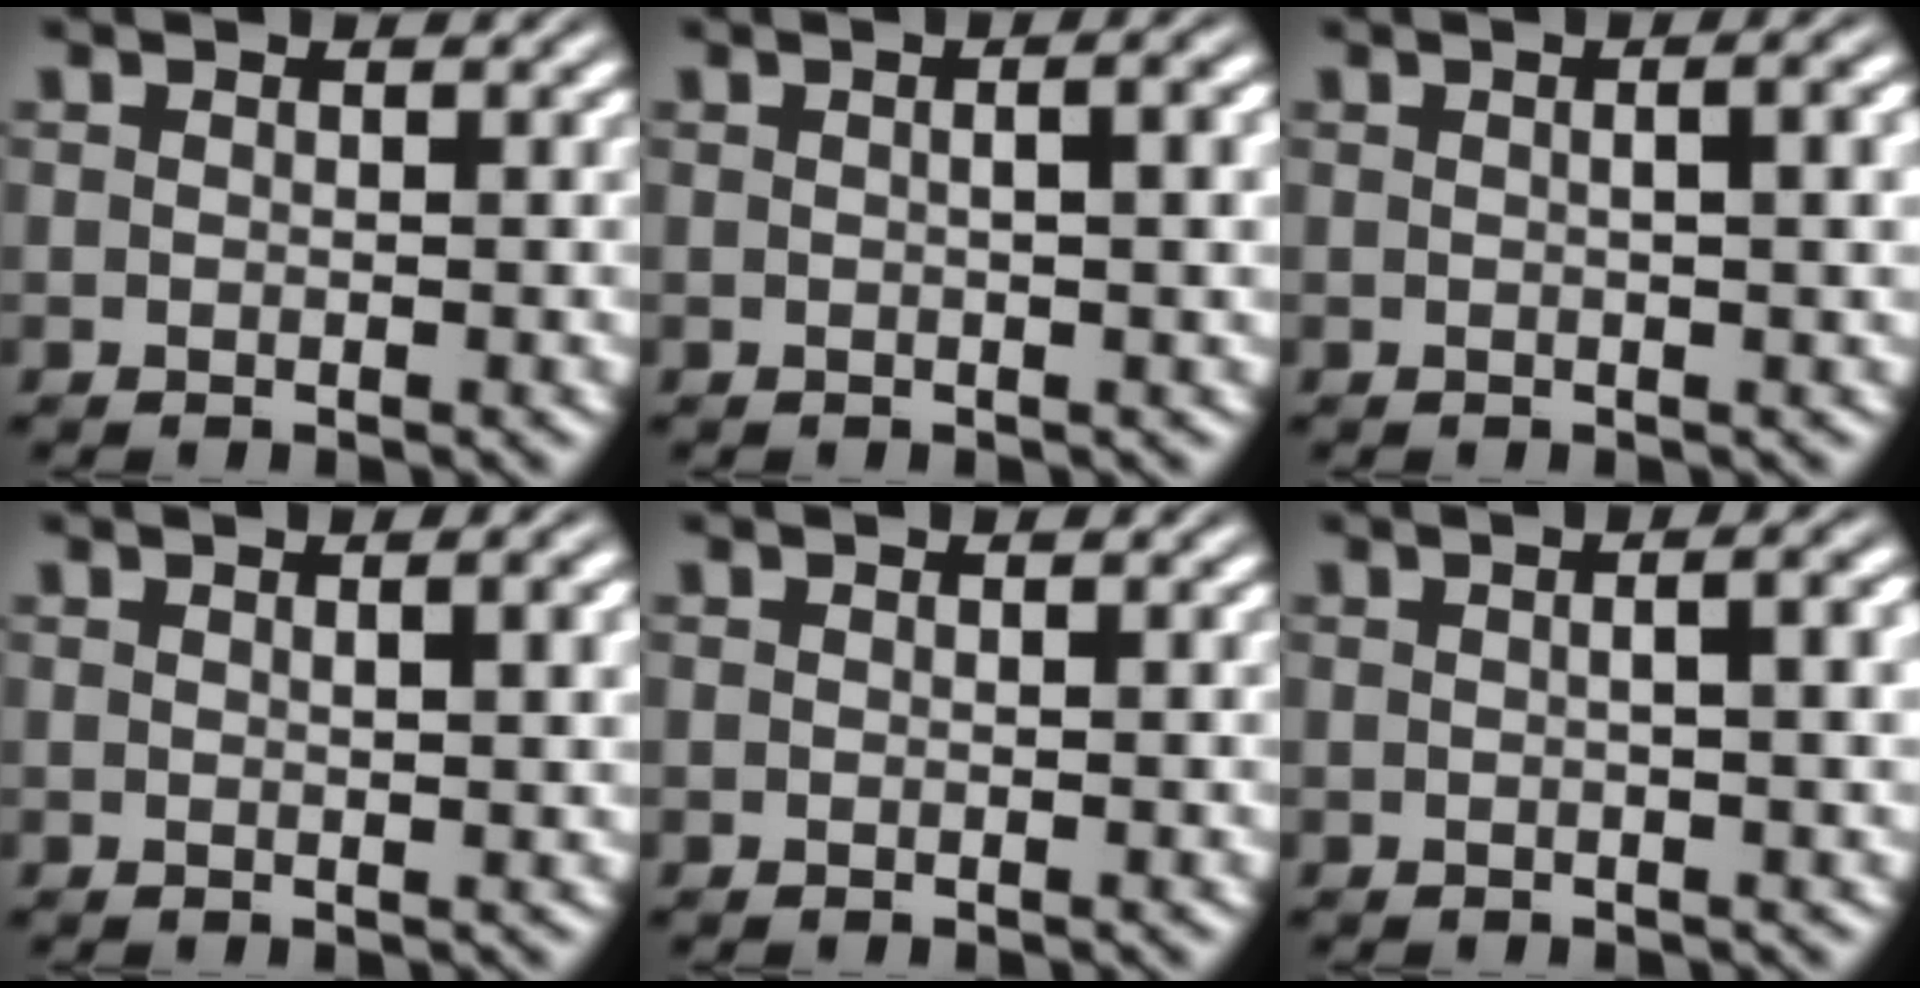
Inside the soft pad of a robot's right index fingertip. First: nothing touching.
{"total": 2.2, "force": [0.3, -0.1, 2.2], "torque": [-0.021, 0.010, 0.003]}
{"total": 2.2, "force": [0.4, -0.2, 2.2], "torque": [-0.020, 0.011, 0.004]}
{"total": 1.6, "force": [0.6, -0.5, 1.4], "torque": [-0.018, 0.003, 0.012]}
{"total": 0.0}
{"total": 2.5, "force": [0.3, -0.2, 2.5], "torque": [-0.021, 0.014, 0.001]}